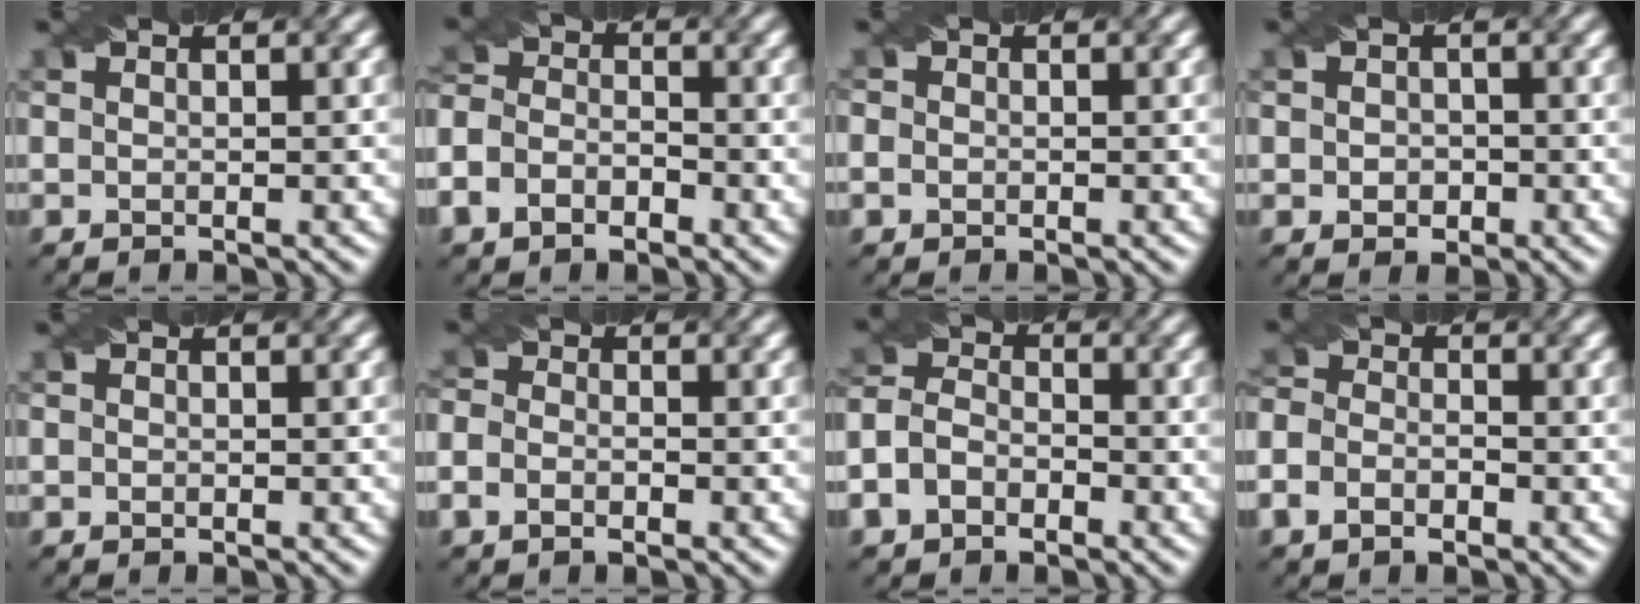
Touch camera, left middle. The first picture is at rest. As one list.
[{"total": 4.3, "force": [-2.2, 3.0, 2.2], "torque": [-0.048, 0.003, -0.053]}, {"total": 1.2, "force": [-0.2, 1.2, 0.3], "torque": [-0.002, 0.000, -0.007]}, {"total": 1.6, "force": [-0.2, 1.3, 0.9], "torque": [-0.010, -0.001, -0.006]}, {"total": 0.0}, {"total": 2.3, "force": [-1.0, 1.6, 1.3], "torque": [-0.019, -0.001, -0.024]}, {"total": 4.1, "force": [-1.9, 2.9, 2.2], "torque": [-0.048, 0.004, -0.045]}, {"total": 3.3, "force": [-1.6, 2.2, 1.9], "torque": [-0.033, -0.002, -0.040]}]